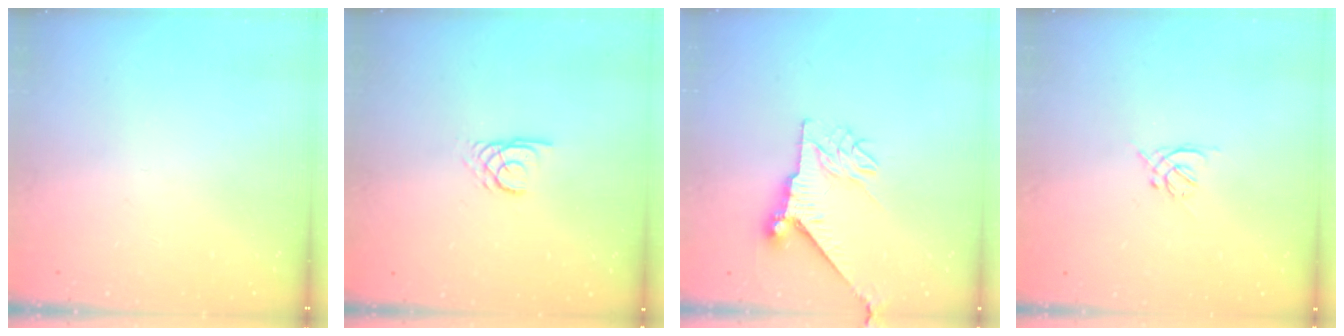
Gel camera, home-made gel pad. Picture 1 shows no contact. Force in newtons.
{"total": 2.7, "press": 2.7, "slide": 0.1}
{"total": 8.4, "press": 8.4, "slide": 0.5}
{"total": 1.3, "press": 1.2, "slide": 0.5}